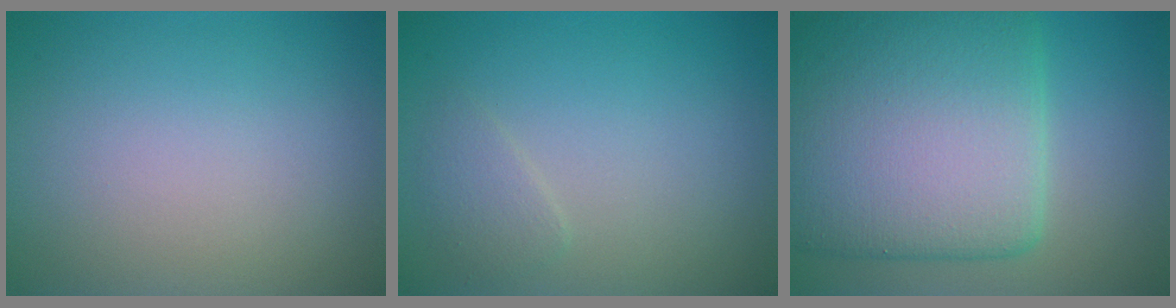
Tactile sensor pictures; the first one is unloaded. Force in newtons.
{"total": 1.3, "press": 1.3, "slide": 0.1}
{"total": 13.1, "press": 13.1, "slide": 0.4}